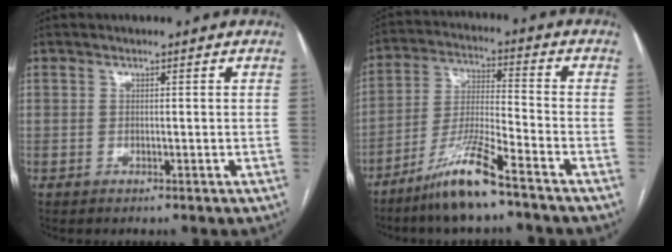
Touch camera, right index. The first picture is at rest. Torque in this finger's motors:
{"motor_torque": [1.04, -0.77, 0.34, 0.08]}